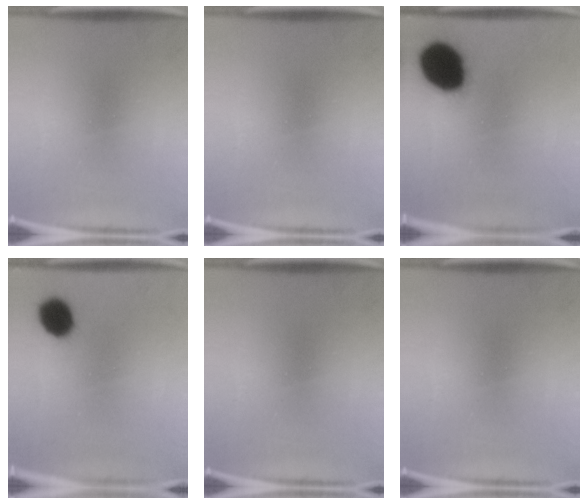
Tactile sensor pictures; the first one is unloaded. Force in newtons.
{"total": 0.0}
{"total": 19.6}
{"total": 8.7}
{"total": 0.0}
{"total": 0.0}